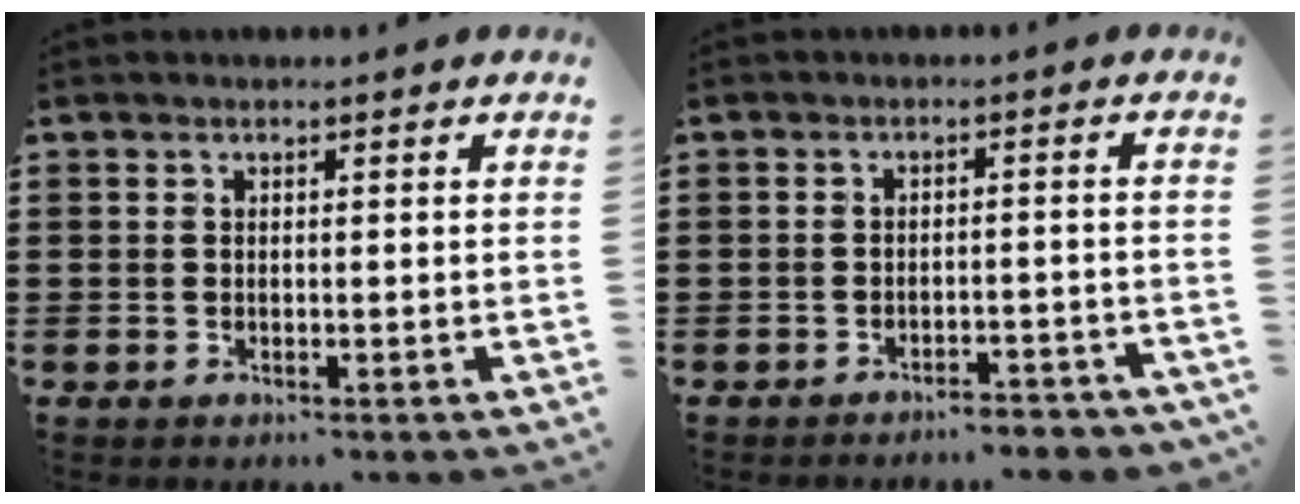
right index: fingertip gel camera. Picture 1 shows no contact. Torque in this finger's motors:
{"motor_torque": [1.09, 1.05, 0.21, 0.04]}